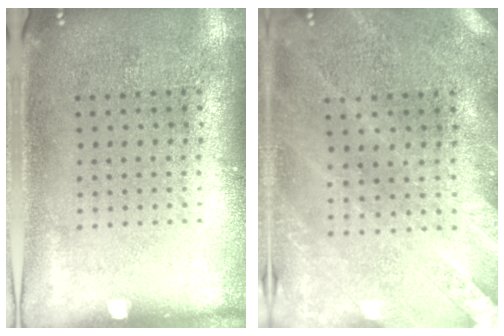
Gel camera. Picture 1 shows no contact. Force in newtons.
{"total": 0.5, "press": 0.5, "slide": 0.2}